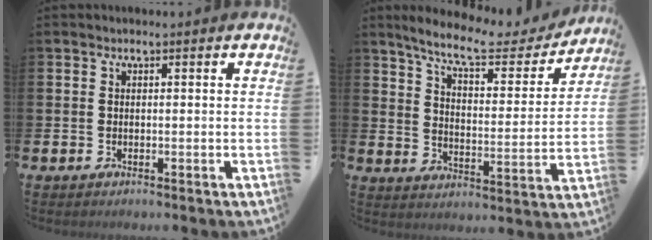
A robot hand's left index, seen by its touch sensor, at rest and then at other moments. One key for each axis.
{"total": 9.4, "fx": 8.3, "fy": 1.8, "fz": 4.0, "tx": -0.099, "ty": -0.050, "tz": 0.140}